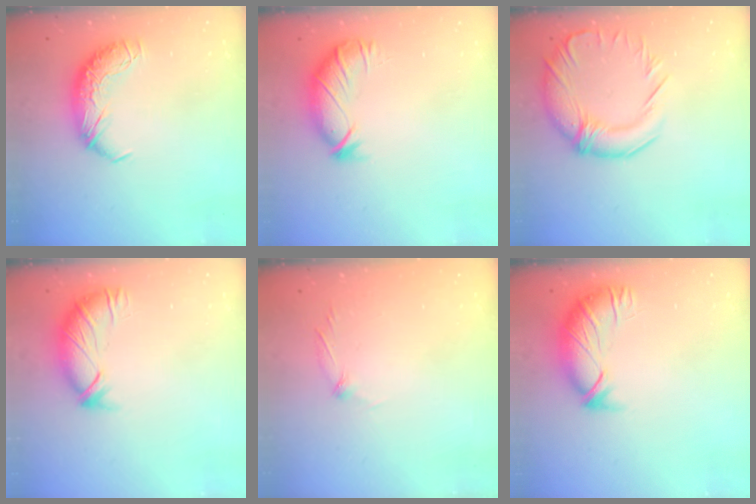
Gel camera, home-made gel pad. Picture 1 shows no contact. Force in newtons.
{"total": 2.9, "press": 2.8, "slide": 0.8}
{"total": 5.4, "press": 4.8, "slide": 2.6}
{"total": 3.7, "press": 3.4, "slide": 1.3}
{"total": 7.7, "press": 7.6, "slide": 0.8}
{"total": 3.5, "press": 2.4, "slide": 2.5}